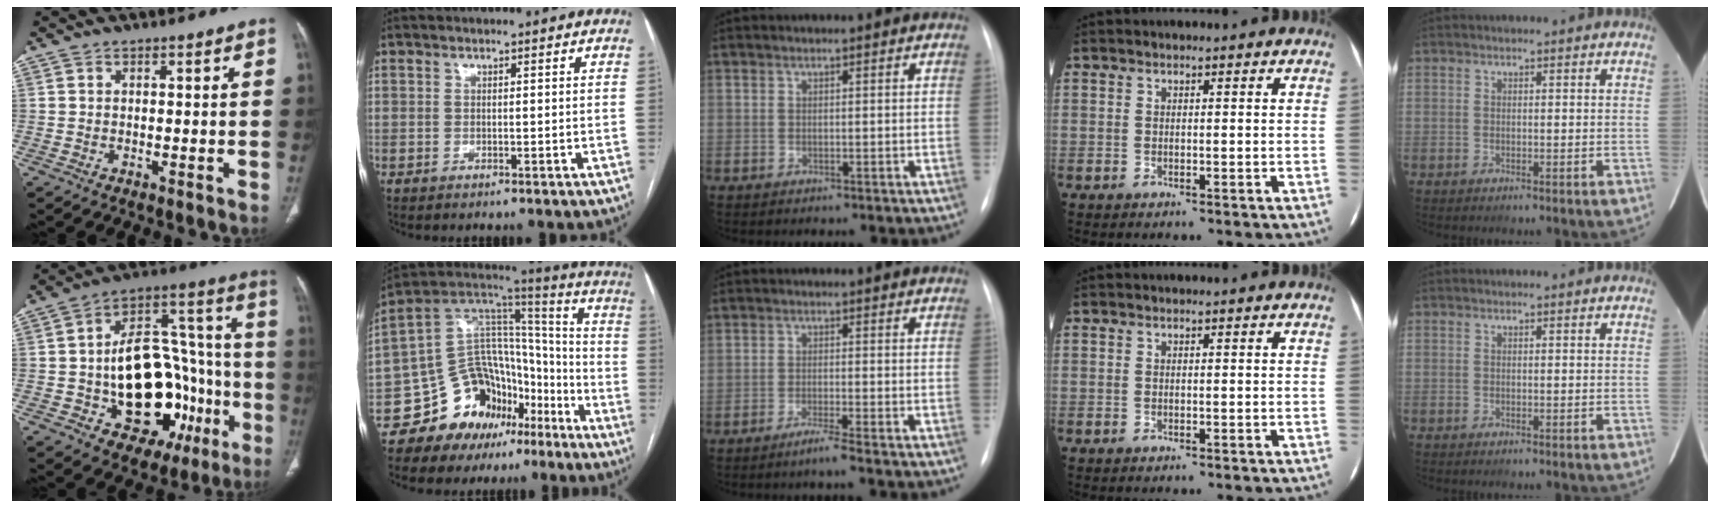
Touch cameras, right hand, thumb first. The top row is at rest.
{"thumb": {"total": 27.9, "force": [-7.2, 16.9, 21.0], "torque": [-0.270, 0.049, -0.084]}, "index": {"total": 17.1, "force": [-10.7, 11.4, 7.0], "torque": [-0.102, 0.100, -0.171]}, "middle": {"total": 2.3, "force": [-1.7, -0.8, 1.3], "torque": [-0.028, -0.005, -0.035]}}